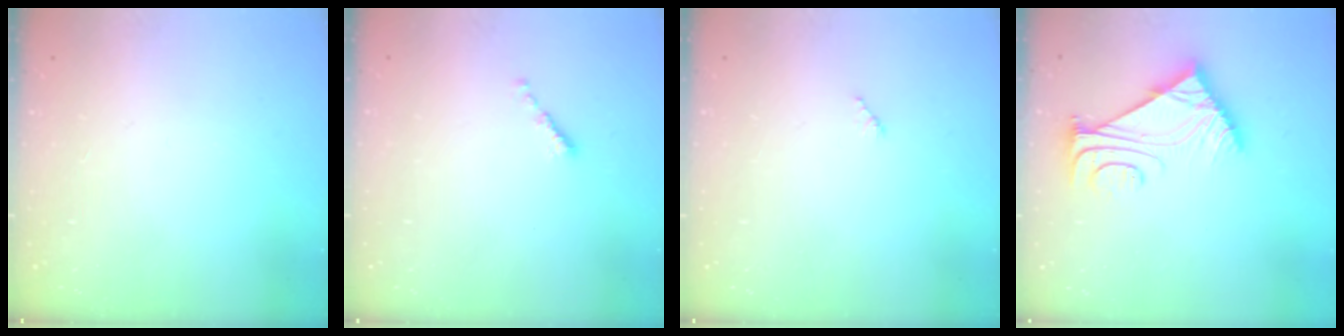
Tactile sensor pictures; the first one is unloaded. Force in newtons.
{"total": 0.7, "press": 0.5, "slide": 0.4}
{"total": 2.5, "press": 2.5, "slide": 0.3}
{"total": 7.8, "press": 7.7, "slide": 1.0}